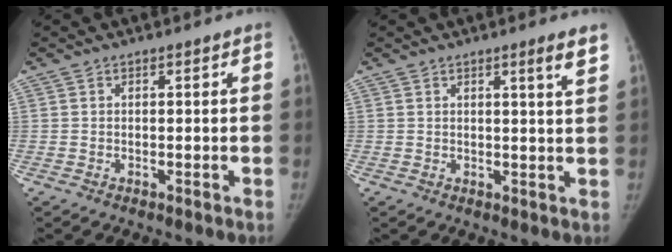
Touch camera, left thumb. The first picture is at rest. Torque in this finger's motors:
{"motor_torque": [-0.34, -0.01, 0.38, 0.05, -0.02]}